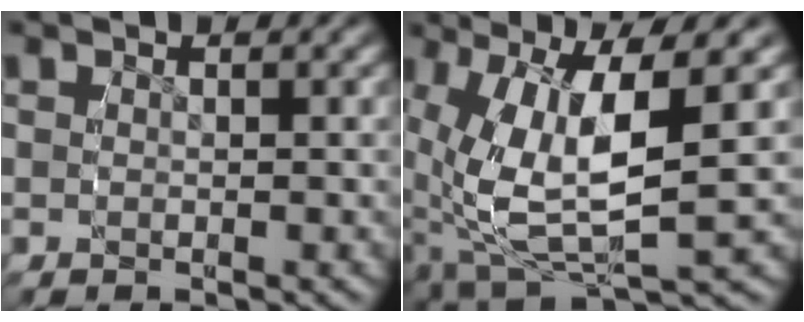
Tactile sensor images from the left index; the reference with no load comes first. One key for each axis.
{"total": 11.1, "fx": -1.4, "fy": 6.7, "fz": 8.7, "tx": -0.189, "ty": -0.036, "tz": -0.008}